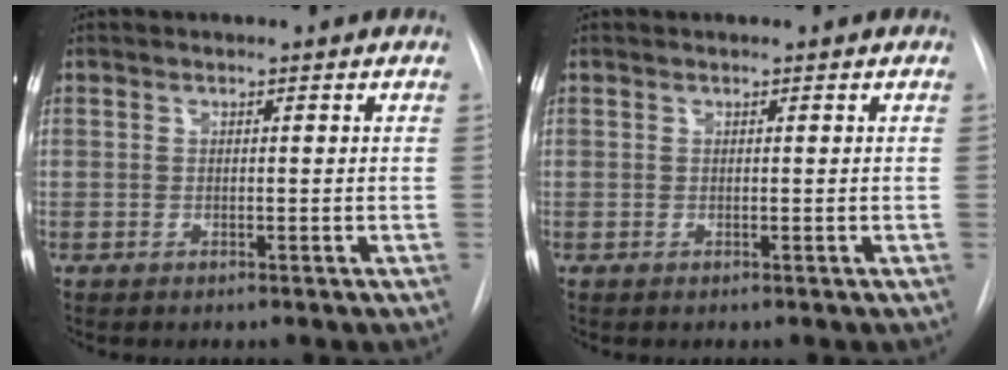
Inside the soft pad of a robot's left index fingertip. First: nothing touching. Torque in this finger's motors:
{"motor_torque": [0.00, 0.00, 0.00, 0.00]}